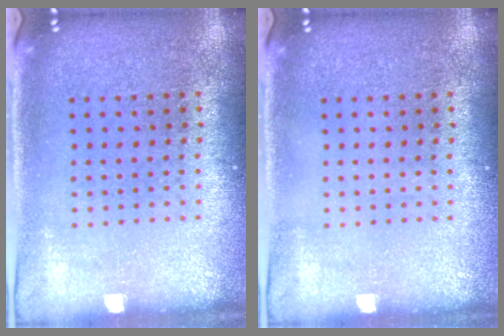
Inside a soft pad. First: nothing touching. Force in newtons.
{"total": 0.0}